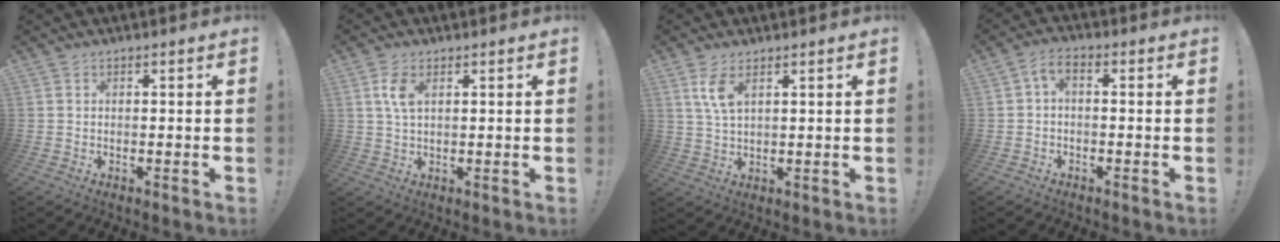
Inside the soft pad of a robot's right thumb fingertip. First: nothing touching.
{"total": 5.1, "force": [1.8, 2.5, 4.1], "torque": [-0.077, -0.003, 0.028]}
{"total": 5.7, "force": [2.8, 2.1, 4.6], "torque": [-0.087, -0.011, 0.045]}
{"total": 3.5, "force": [-0.4, 1.4, 3.2], "torque": [-0.069, 0.000, -0.007]}